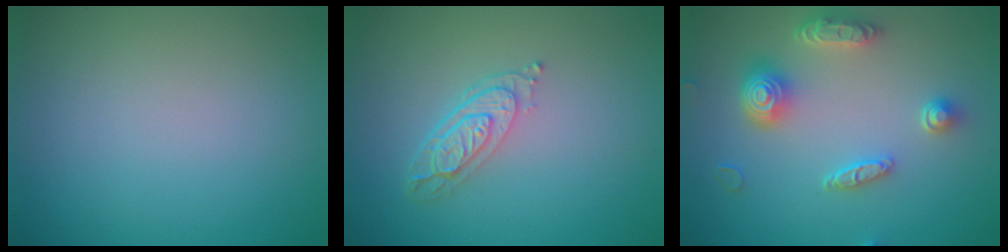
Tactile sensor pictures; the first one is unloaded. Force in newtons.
{"total": 3.5, "press": 2.6, "slide": 2.3}
{"total": 4.8, "press": 3.9, "slide": 2.7}